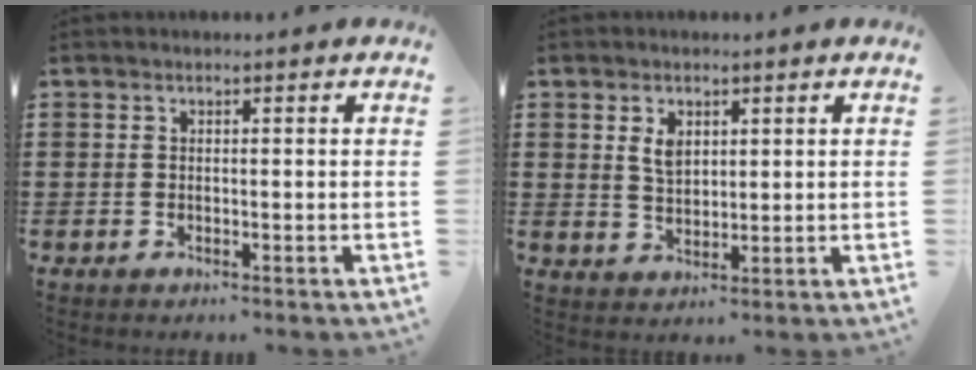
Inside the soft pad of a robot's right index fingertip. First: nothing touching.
{"total": 3.2, "force": [1.5, 1.9, 2.1], "torque": [-0.048, 0.006, 0.027]}